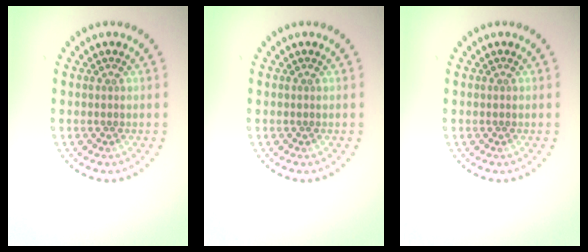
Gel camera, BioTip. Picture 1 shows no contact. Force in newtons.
{"total": 0.0}
{"total": 0.0}